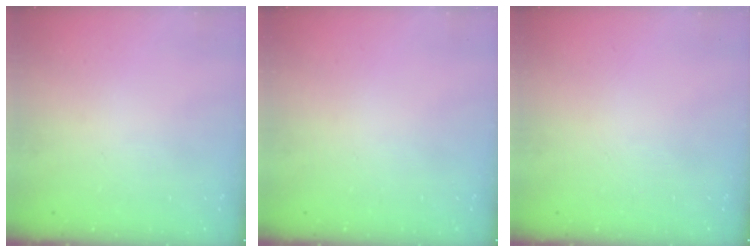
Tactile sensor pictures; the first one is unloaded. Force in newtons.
{"total": 0.0}
{"total": 0.0}